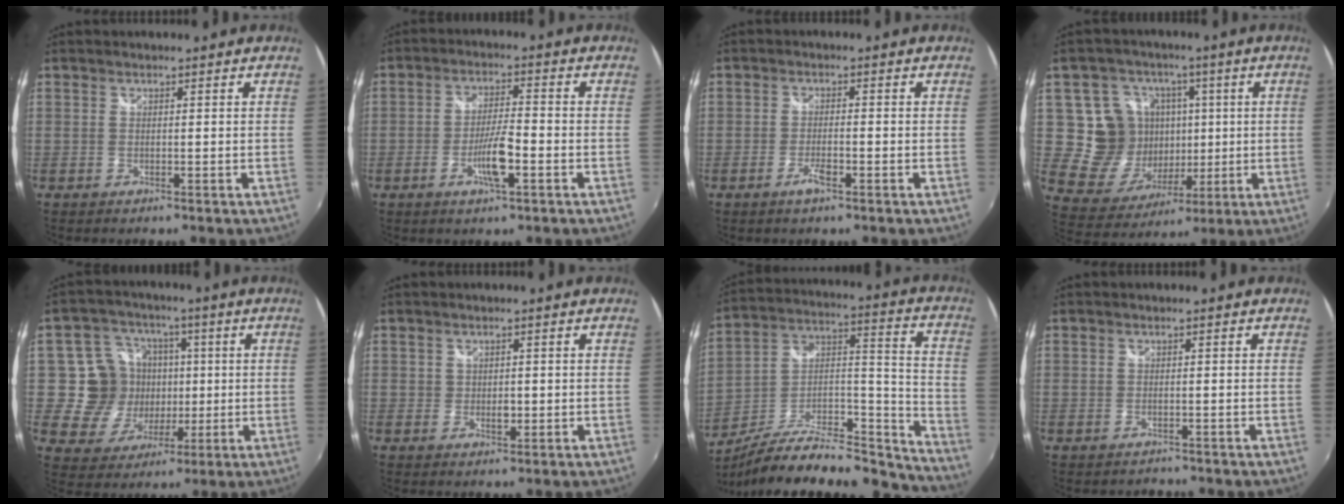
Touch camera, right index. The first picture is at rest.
{"total": 6.5, "force": [-2.6, 1.2, 5.8], "torque": [-0.115, -0.002, -0.046]}
{"total": 2.9, "force": [-1.7, 0.6, 2.3], "torque": [-0.052, -0.003, -0.034]}
{"total": 13.7, "force": [2.3, 12.7, 4.8], "torque": [-0.117, 0.003, 0.054]}
{"total": 11.5, "force": [0.6, 10.9, 3.5], "torque": [-0.082, 0.011, 0.014]}
{"total": 1.9, "force": [0.0, 1.6, 1.1], "torque": [-0.016, -0.001, 0.000]}
{"total": 22.8, "force": [-18.9, 6.4, 11.1], "torque": [-0.163, 0.022, -0.298]}
{"total": 1.2, "force": [-1.0, 0.5, -0.3], "torque": [0.001, 0.002, -0.014]}